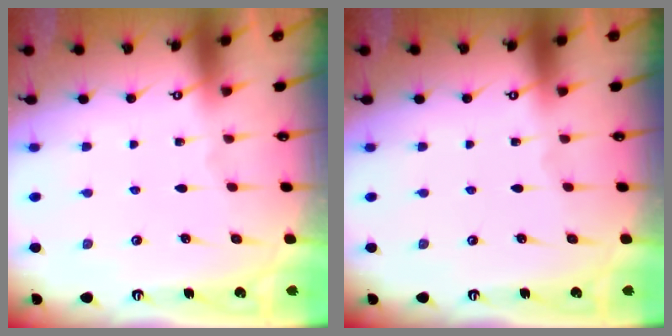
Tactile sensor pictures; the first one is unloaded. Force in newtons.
{"total": 0.0}